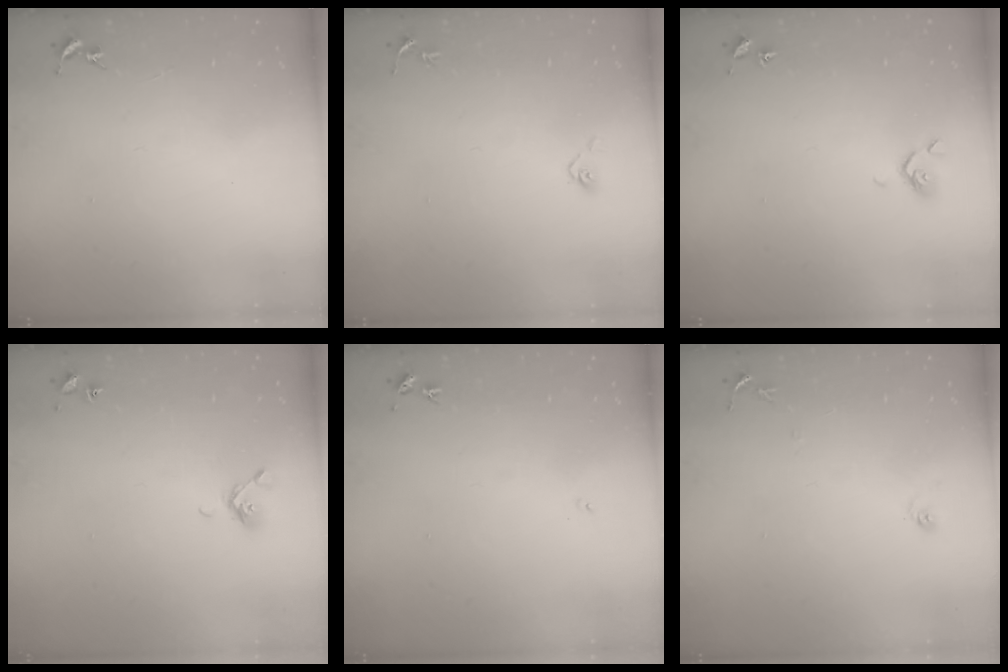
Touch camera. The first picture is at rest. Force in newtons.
{"total": 3.8, "press": 3.2, "slide": 2.0}
{"total": 4.7, "press": 4.6, "slide": 1.2}
{"total": 6.1, "press": 6.0, "slide": 1.4}
{"total": 3.3, "press": 3.3, "slide": 0.4}
{"total": 6.0, "press": 5.9, "slide": 0.6}